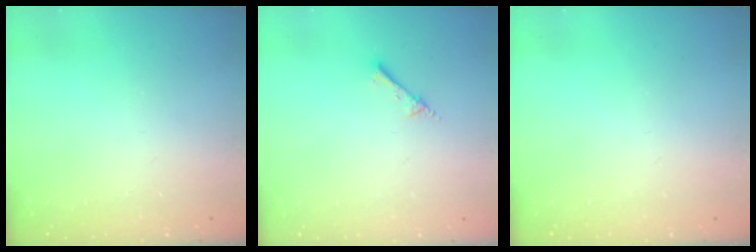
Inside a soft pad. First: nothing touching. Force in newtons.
{"total": 2.4, "press": 2.4, "slide": 0.2}
{"total": 0.0}